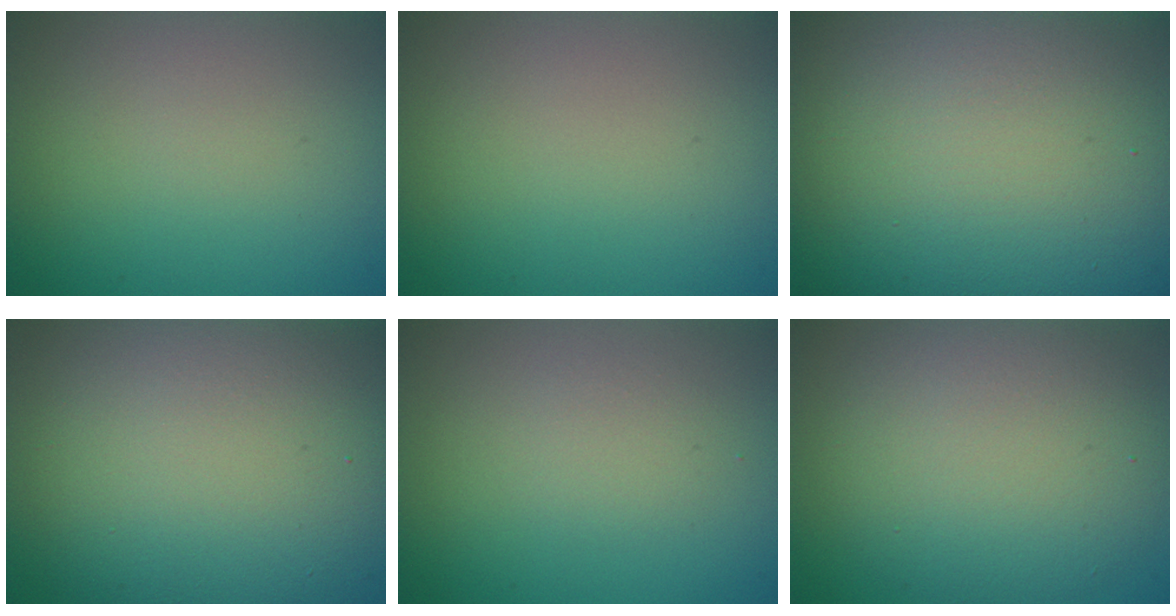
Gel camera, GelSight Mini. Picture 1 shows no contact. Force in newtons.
{"total": 0.0}
{"total": 23.4, "press": 23.3, "slide": 1.4}
{"total": 15.1, "press": 15.1, "slide": 1.0}
{"total": 1.3, "press": 1.3, "slide": 0.1}
{"total": 7.2, "press": 7.2, "slide": 0.6}